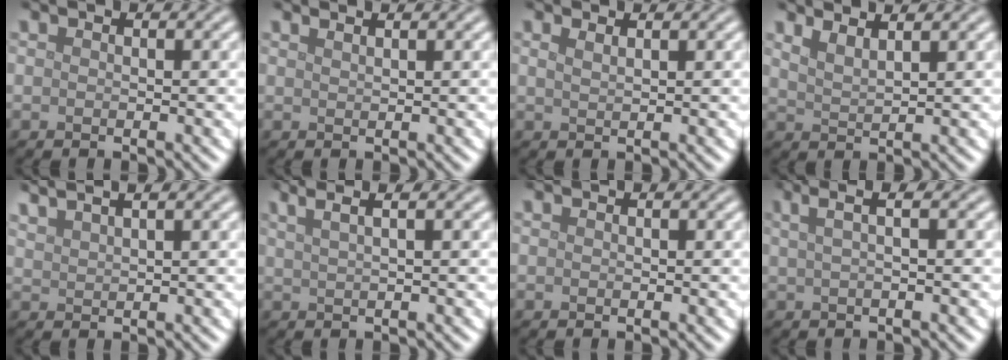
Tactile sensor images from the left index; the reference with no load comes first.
{"total": 1.8, "force": [1.4, 0.7, 0.9], "torque": [0.002, 0.000, 0.004]}
{"total": 1.2, "force": [0.8, 0.4, 0.7], "torque": [-0.010, 0.002, 0.011]}
{"total": 2.3, "force": [1.9, 0.6, 1.2], "torque": [-0.015, 0.006, 0.031]}
{"total": 4.2, "force": [3.2, 1.4, 2.4], "torque": [-0.020, 0.027, 0.027]}
{"total": 5.9, "force": [3.5, 2.5, 3.9], "torque": [-0.036, 0.041, 0.024]}
{"total": 0.0}
{"total": 3.7, "force": [1.5, 1.4, 3.1], "torque": [-0.035, 0.012, -0.003]}